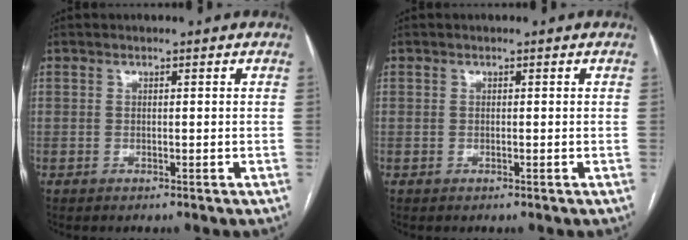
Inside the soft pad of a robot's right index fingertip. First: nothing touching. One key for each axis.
{"total": 0.0}